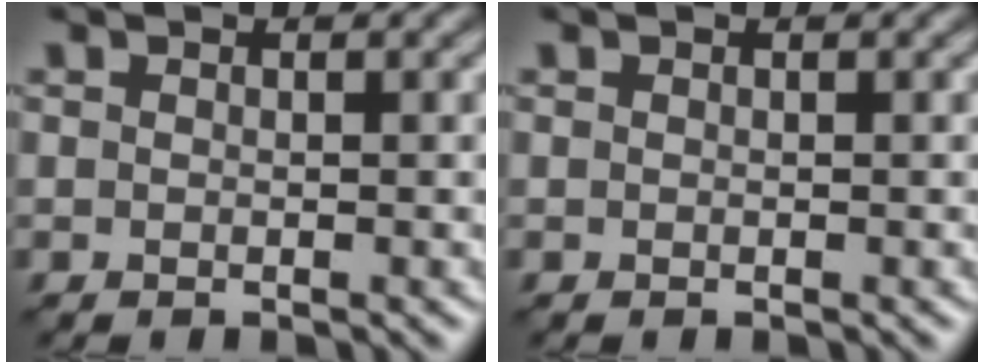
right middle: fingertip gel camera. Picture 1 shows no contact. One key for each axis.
{"total": 0.0}